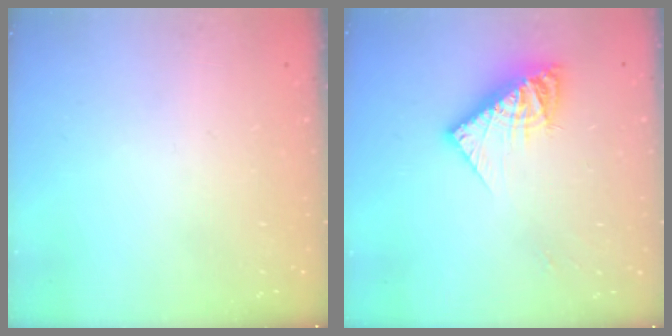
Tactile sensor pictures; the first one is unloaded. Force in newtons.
{"total": 12.6, "press": 12.5, "slide": 1.4}